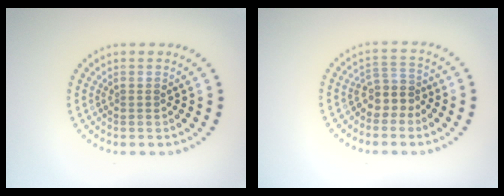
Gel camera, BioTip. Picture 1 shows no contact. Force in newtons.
{"total": 2.3, "press": 1.8, "slide": 1.5}